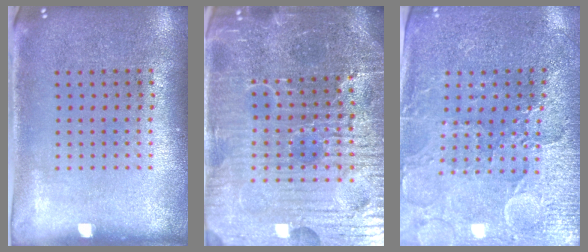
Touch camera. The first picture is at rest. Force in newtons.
{"total": 6.6, "press": 6.0, "slide": 2.8}
{"total": 3.3, "press": 3.2, "slide": 0.7}